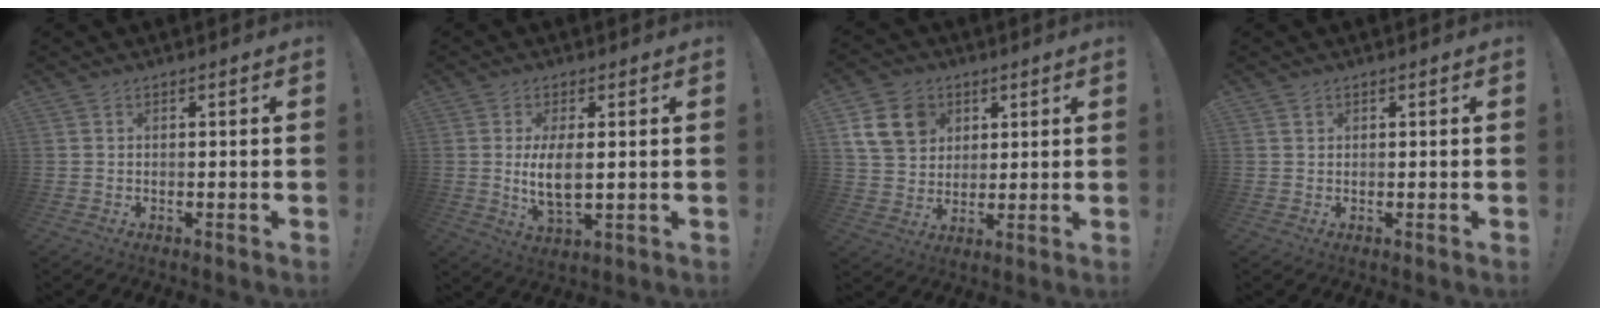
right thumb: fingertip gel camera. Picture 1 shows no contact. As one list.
[{"total": 7.9, "force": [0.5, 3.1, 7.2], "torque": [-0.137, -0.019, 0.005]}, {"total": 13.5, "force": [5.4, 10.7, 6.2], "torque": [-0.103, -0.019, 0.110]}, {"total": 0.7, "force": [0.5, 0.5, 0.2], "torque": [0.002, 0.000, 0.008]}]